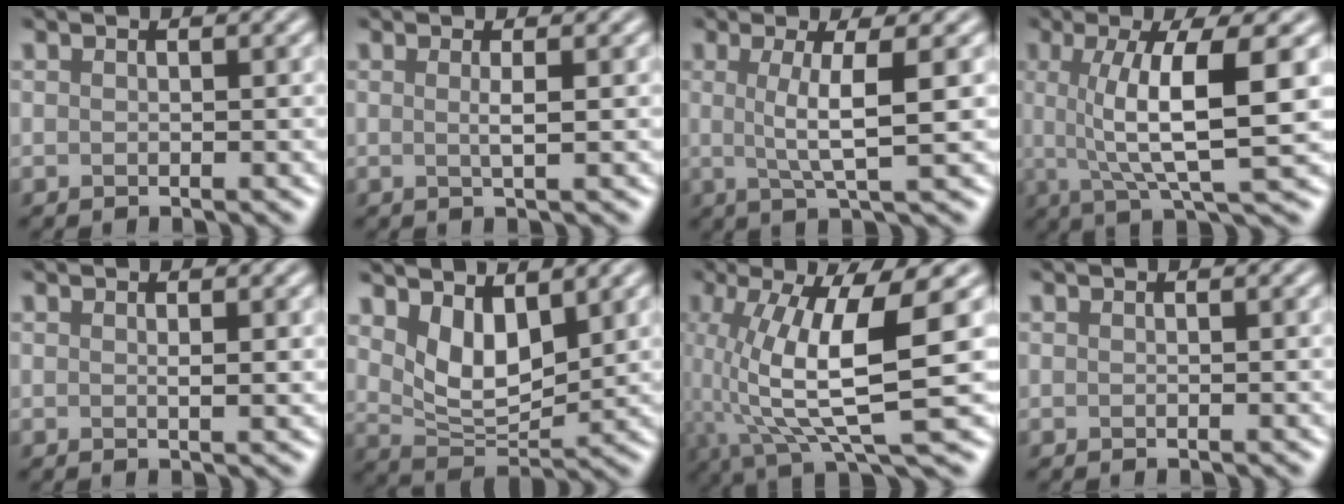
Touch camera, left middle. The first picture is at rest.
{"total": 0.9, "force": [-0.4, -0.2, 0.8], "torque": [-0.027, 0.006, 0.001]}
{"total": 4.0, "force": [-0.1, 0.1, 4.0], "torque": [-0.082, 0.011, 0.017]}
{"total": 7.5, "force": [0.5, 1.2, 7.4], "torque": [-0.117, 0.009, 0.026]}
{"total": 0.6, "force": [0.0, -0.1, 0.6], "torque": [-0.011, 0.004, 0.005]}
{"total": 3.9, "force": [1.7, 1.9, 2.9], "torque": [-0.077, -0.010, 0.052]}
{"total": 9.1, "force": [-1.0, 1.9, 8.8], "torque": [-0.187, 0.002, 0.003]}
{"total": 0.0}